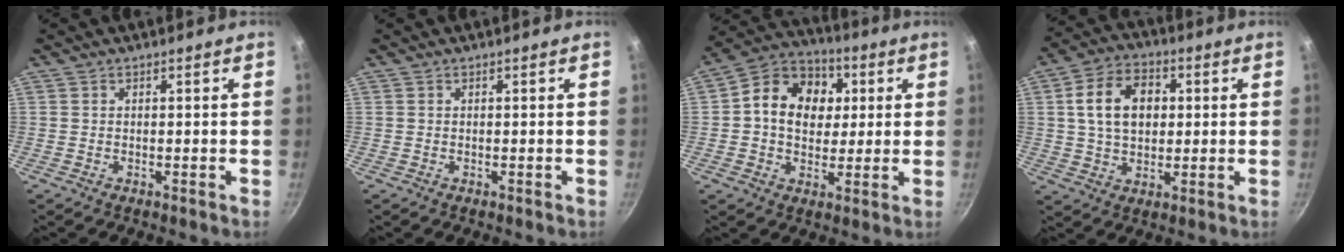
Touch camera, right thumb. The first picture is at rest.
{"total": 0.0}
{"total": 14.0, "force": [2.5, 11.1, 8.1], "torque": [-0.105, 0.012, 0.023]}
{"total": 11.9, "force": [2.0, 8.5, 8.1], "torque": [-0.118, 0.013, 0.027]}